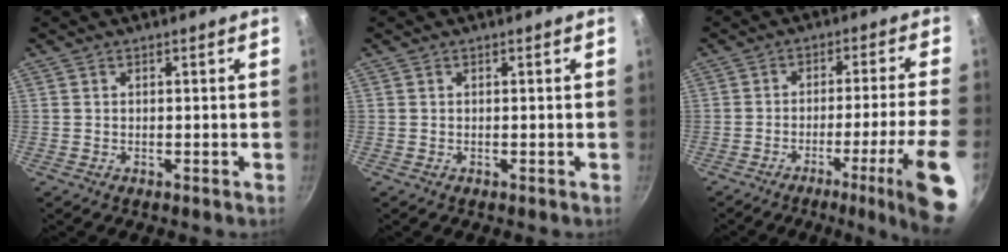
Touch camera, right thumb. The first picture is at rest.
{"total": 0.0}
{"total": 14.3, "force": [-6.2, 0.4, 12.8], "torque": [-0.185, 0.021, -0.085]}